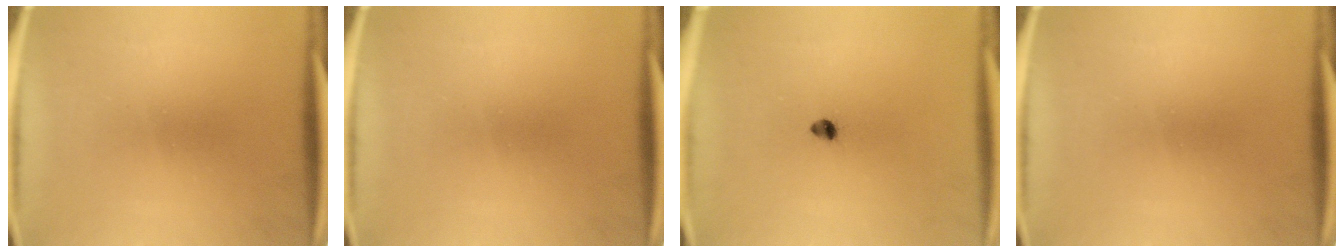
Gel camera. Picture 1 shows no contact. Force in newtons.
{"total": 0.0}
{"total": 1.7}
{"total": 0.0}